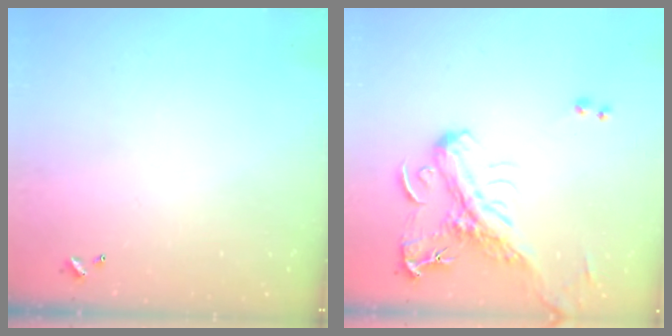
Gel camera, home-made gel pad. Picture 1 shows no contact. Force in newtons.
{"total": 3.4, "press": 3.2, "slide": 1.1}